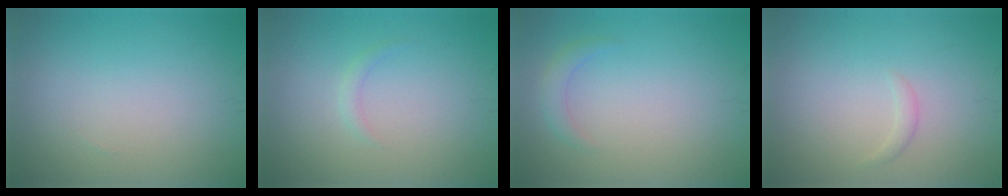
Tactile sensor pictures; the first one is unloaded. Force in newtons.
{"total": 0.8, "press": 0.8, "slide": 0.0}
{"total": 1.3, "press": 1.3, "slide": 0.1}
{"total": 0.7, "press": 0.7, "slide": 0.0}